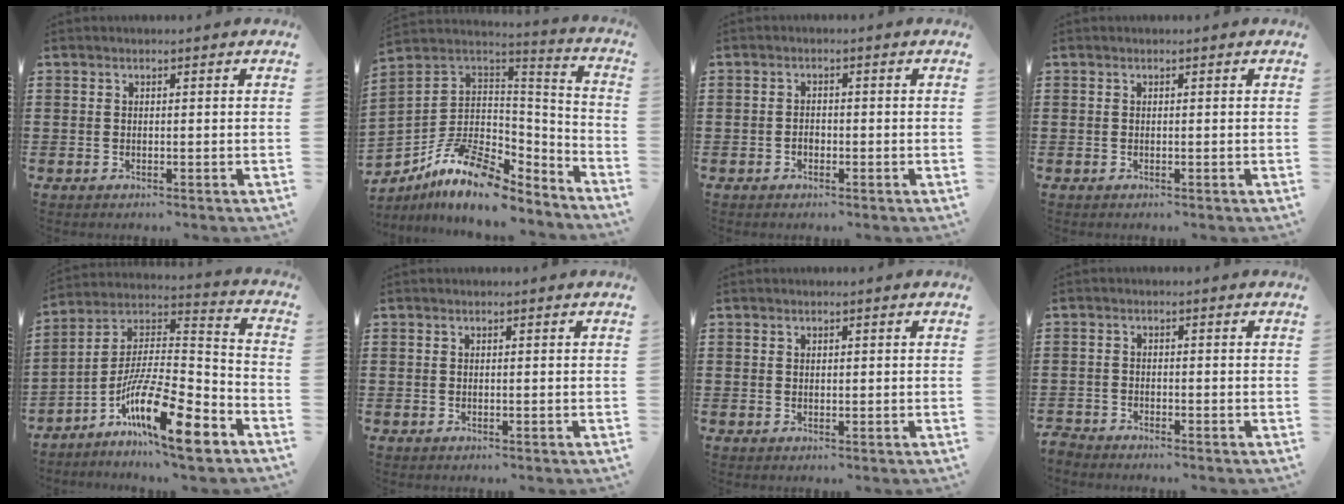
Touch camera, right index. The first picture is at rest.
{"total": 11.4, "force": [-7.4, 5.5, 6.7], "torque": [-0.151, 0.014, -0.140]}
{"total": 1.2, "force": [-0.6, 0.8, 0.7], "torque": [-0.016, 0.000, -0.012]}
{"total": 0.0}
{"total": 15.3, "force": [-9.3, 3.1, 11.8], "torque": [-0.213, 0.012, -0.165]}
{"total": 0.0}
{"total": 0.6, "force": [0.3, 0.4, 0.2], "torque": [-0.005, 0.003, 0.007]}
{"total": 2.0, "force": [-2.0, 0.2, -0.2], "torque": [-0.003, 0.003, -0.045]}